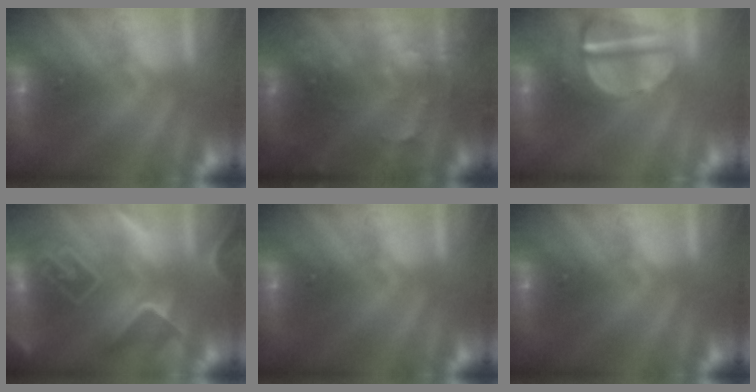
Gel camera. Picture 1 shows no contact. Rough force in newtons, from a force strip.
{"total": 9.3}
{"total": 3.6}
{"total": 8.4}
{"total": 0.0}
{"total": 0.0}